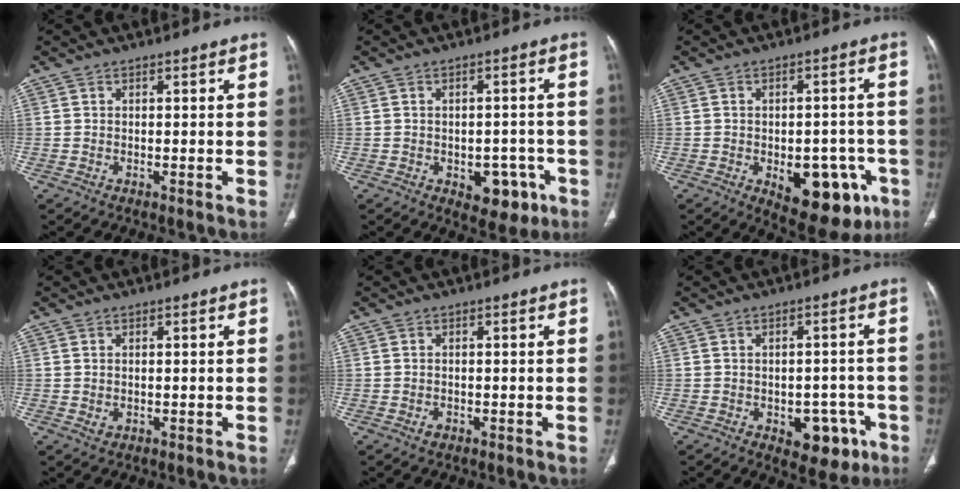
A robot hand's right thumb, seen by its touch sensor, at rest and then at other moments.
{"total": 7.5, "force": [-3.1, 4.8, 4.8], "torque": [-0.029, 0.017, -0.030]}
{"total": 14.7, "force": [-5.6, 8.0, 11.0], "torque": [-0.107, 0.019, -0.059]}
{"total": 1.3, "force": [0.0, 1.0, 0.8], "torque": [-0.016, -0.002, 0.004]}
{"total": 1.2, "force": [-0.5, 0.9, 0.6], "torque": [-0.009, 0.004, -0.006]}
{"total": 8.6, "force": [-3.6, 5.4, 5.6], "torque": [-0.036, 0.023, -0.036]}